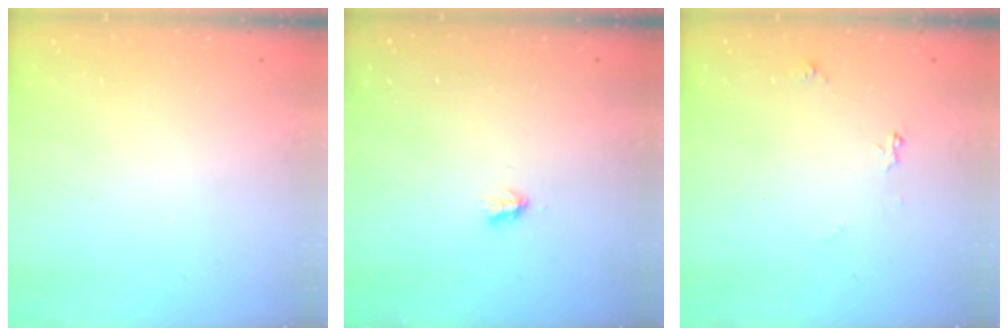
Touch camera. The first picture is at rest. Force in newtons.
{"total": 1.7, "press": 1.7, "slide": 0.3}
{"total": 5.2, "press": 5.1, "slide": 0.7}